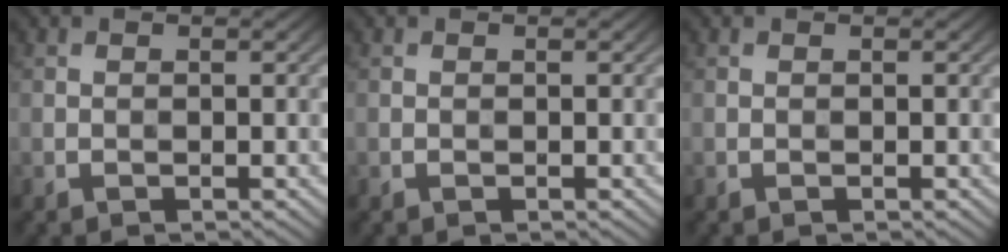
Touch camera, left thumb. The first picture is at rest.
{"total": 0.0}
{"total": 0.0}